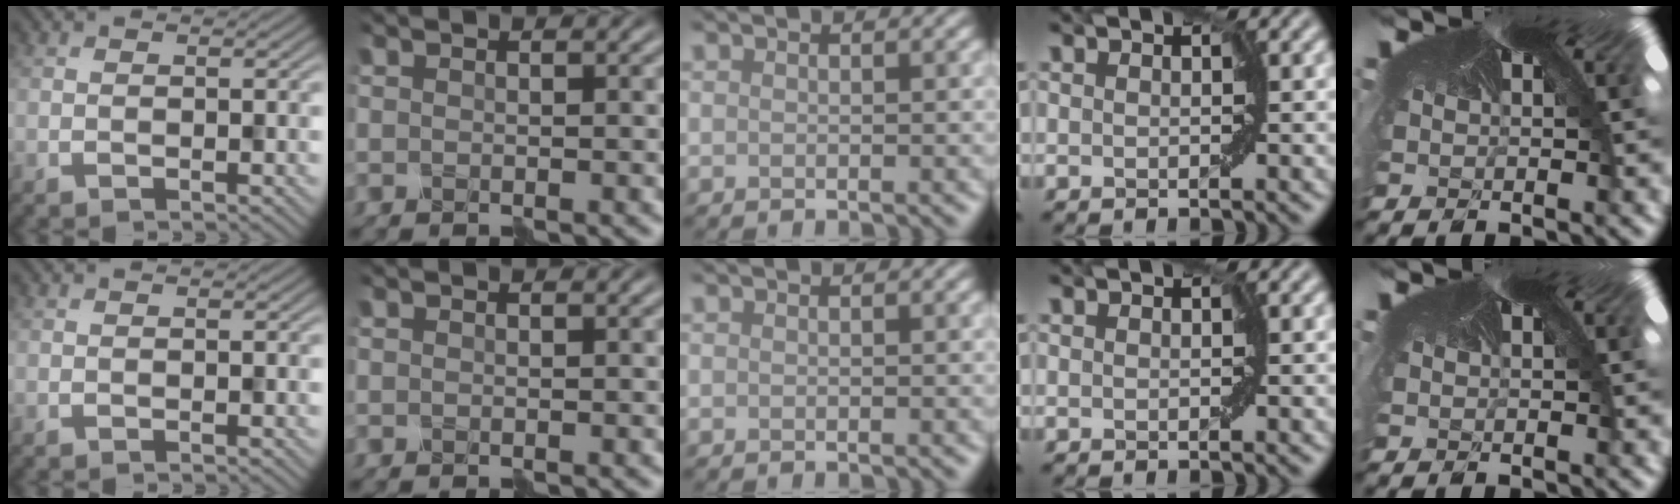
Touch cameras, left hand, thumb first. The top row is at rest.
{}